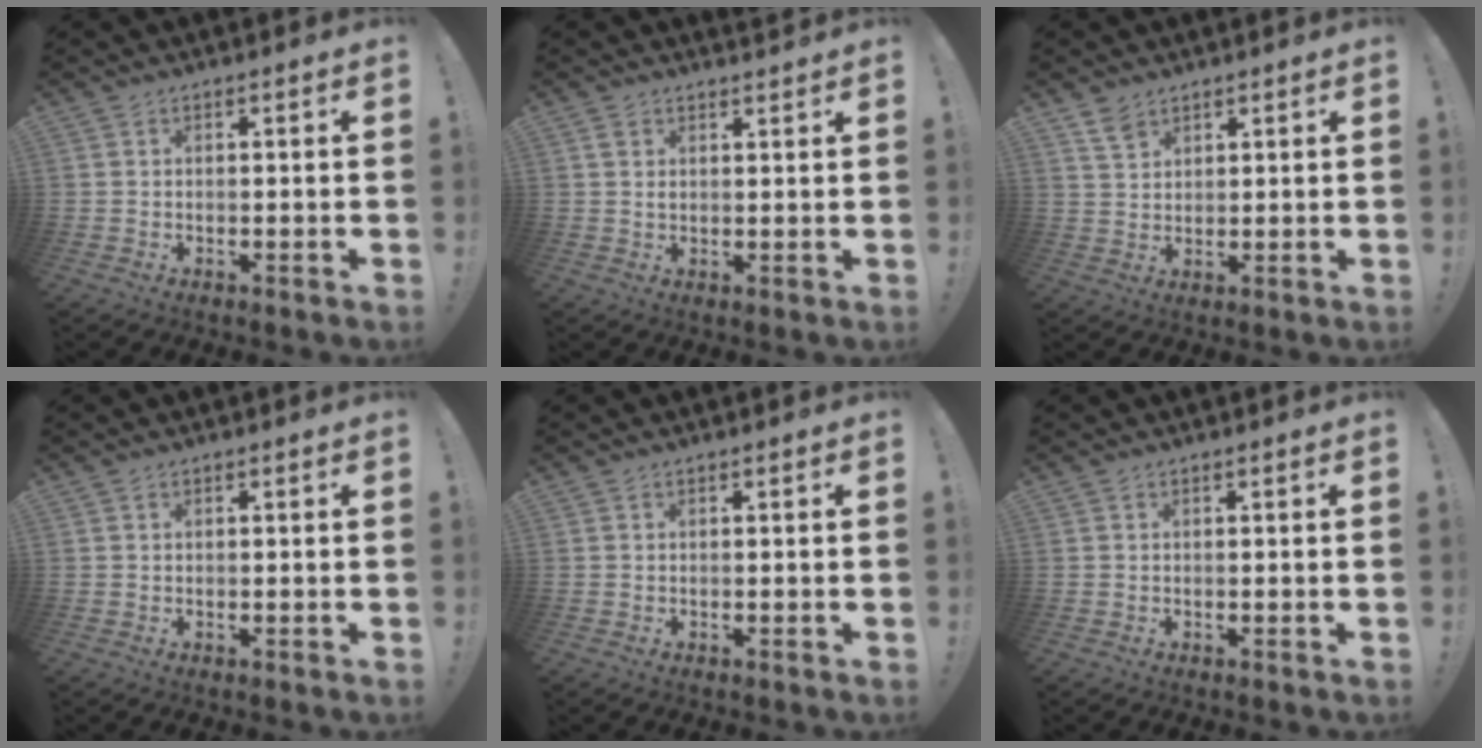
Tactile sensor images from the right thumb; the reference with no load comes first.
{"total": 1.8, "force": [1.6, 0.5, 0.6], "torque": [-0.001, -0.013, 0.028]}
{"total": 4.4, "force": [3.4, 2.4, 1.5], "torque": [-0.020, -0.020, 0.064]}
{"total": 0.0}
{"total": 0.0}
{"total": 0.0}